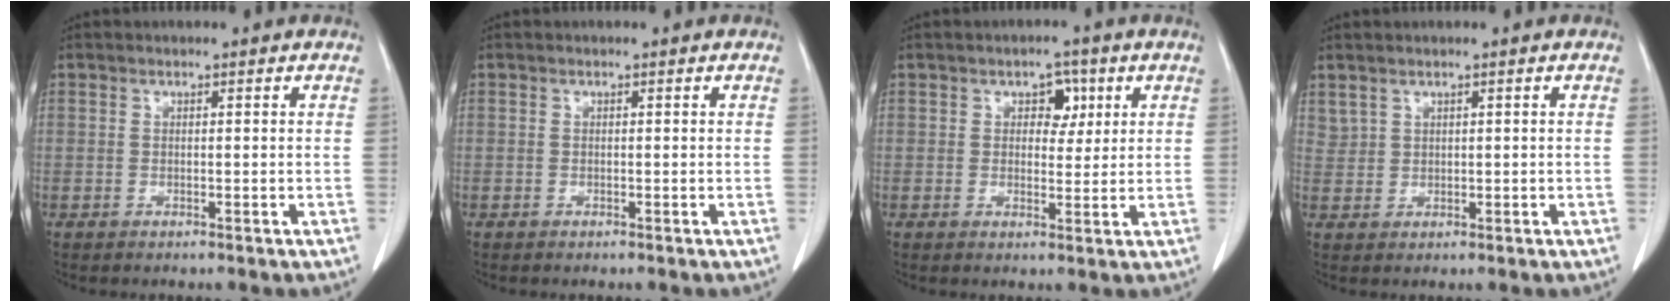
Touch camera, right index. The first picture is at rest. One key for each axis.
{"total": 0.0}
{"total": 3.6, "fx": 1.4, "fy": 2.3, "fz": 2.4, "tx": -0.027, "ty": 0.007, "tz": 0.019}
{"total": 1.7, "fx": 1.4, "fy": 1.0, "fz": 0.3, "tx": -0.002, "ty": 0.007, "tz": 0.033}